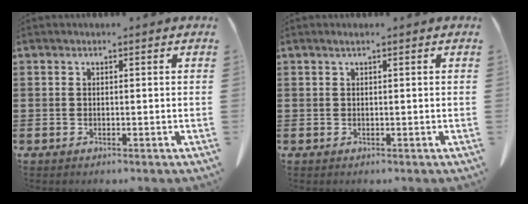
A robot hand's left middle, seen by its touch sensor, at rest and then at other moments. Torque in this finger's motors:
{"motor_torque": [0.05, 0.03, 0.00, 0.00]}